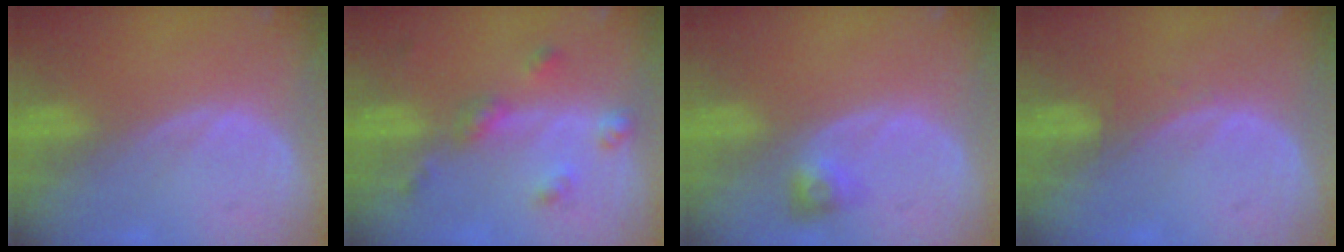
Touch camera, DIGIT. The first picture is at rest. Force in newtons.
{"total": 4.8, "press": 4.6, "slide": 1.5}
{"total": 3.0, "press": 2.7, "slide": 1.3}
{"total": 1.2, "press": 1.1, "slide": 0.4}